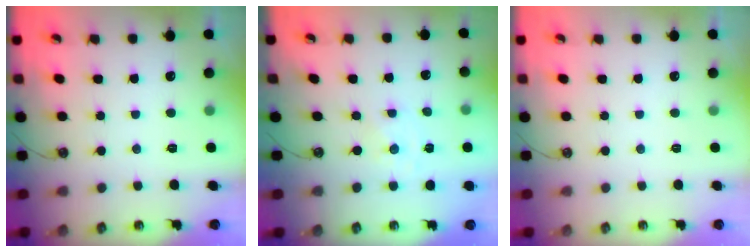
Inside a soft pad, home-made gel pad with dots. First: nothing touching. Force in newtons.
{"total": 0.0}
{"total": 0.0}